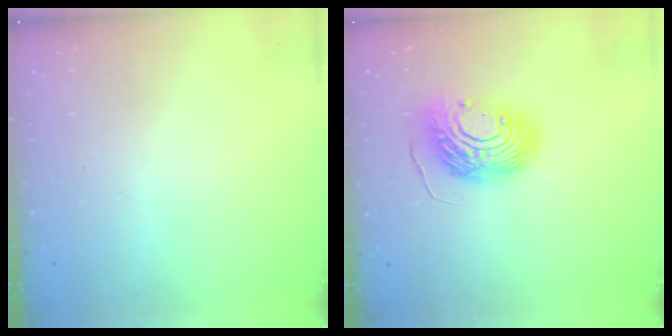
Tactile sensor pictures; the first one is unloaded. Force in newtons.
{"total": 13.0, "press": 13.0, "slide": 1.1}